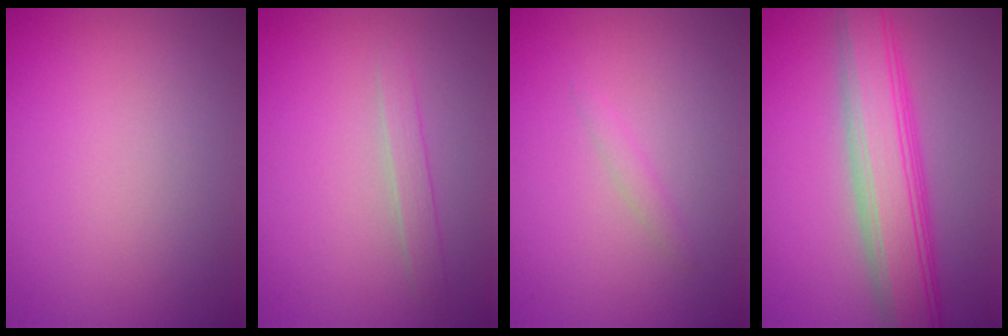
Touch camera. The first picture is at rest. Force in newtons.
{"total": 1.5, "press": 1.5, "slide": 0.0}
{"total": 0.9, "press": 0.9, "slide": 0.1}
{"total": 7.4, "press": 7.4, "slide": 0.4}